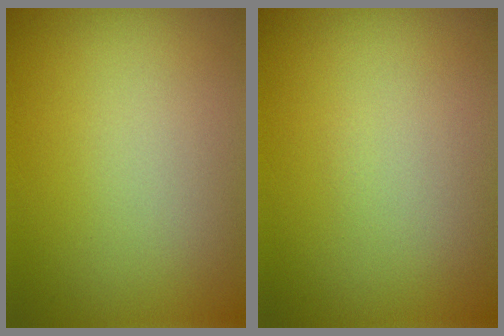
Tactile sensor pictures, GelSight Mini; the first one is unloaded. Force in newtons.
{"total": 0.0}